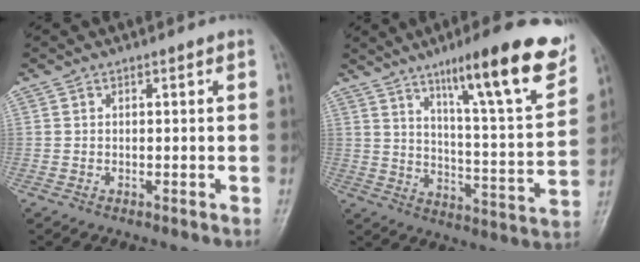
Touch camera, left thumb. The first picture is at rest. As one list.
[{"total": 20.3, "force": [12.5, 3.3, 15.7], "torque": [-0.200, -0.055, 0.192]}]